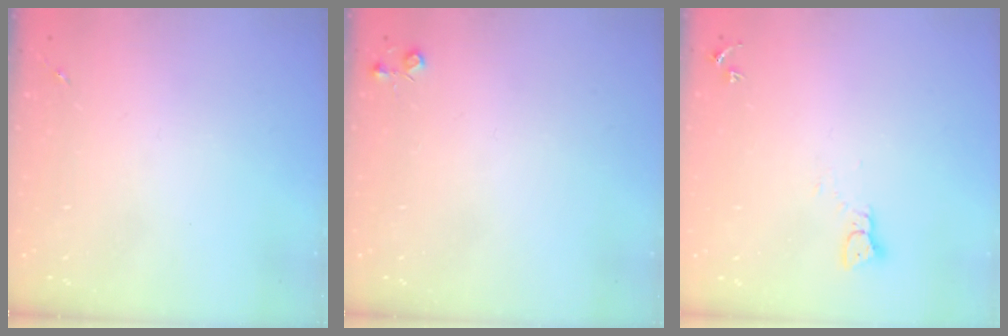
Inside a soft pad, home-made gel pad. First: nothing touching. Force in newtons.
{"total": 3.7, "press": 3.7, "slide": 0.5}
{"total": 3.2, "press": 3.2, "slide": 0.1}